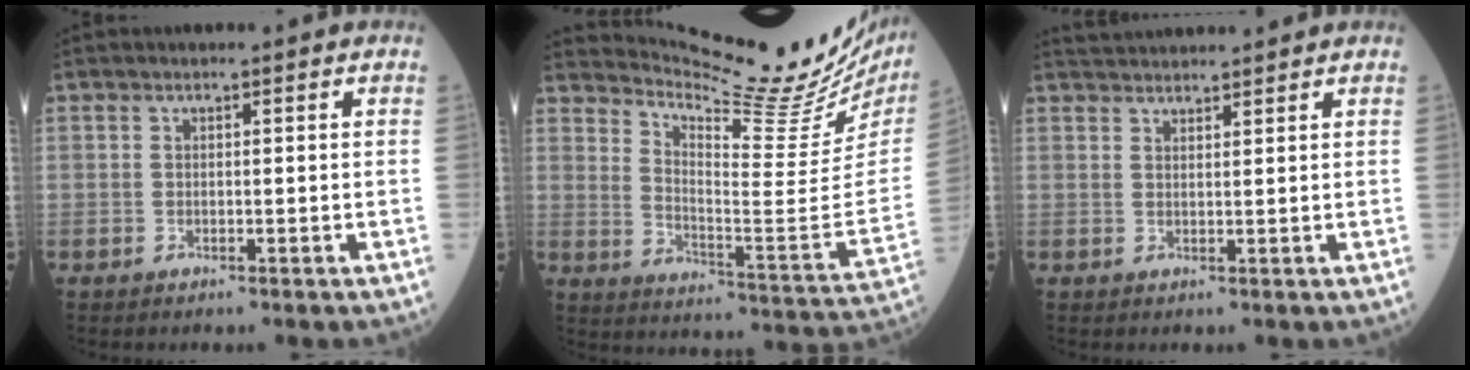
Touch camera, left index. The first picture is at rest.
{"total": 22.6, "force": [21.3, 2.0, 7.3], "torque": [-0.126, -0.105, 0.278]}
{"total": 5.6, "force": [5.5, 0.2, 1.2], "torque": [-0.023, 0.037, 0.086]}